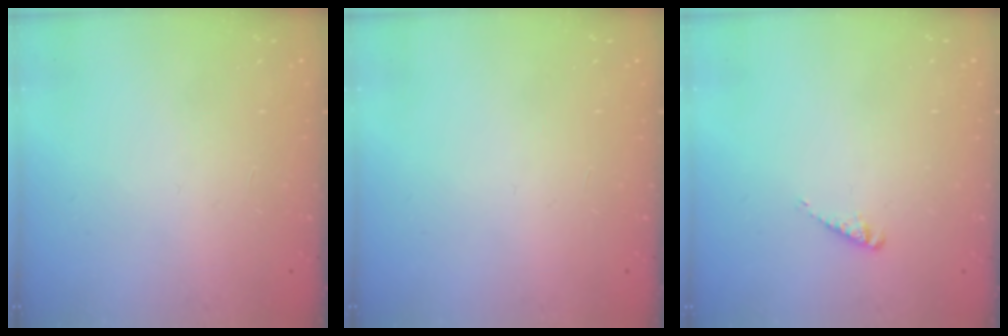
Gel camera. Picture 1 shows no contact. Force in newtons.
{"total": 0.0}
{"total": 2.8, "press": 2.7, "slide": 0.3}